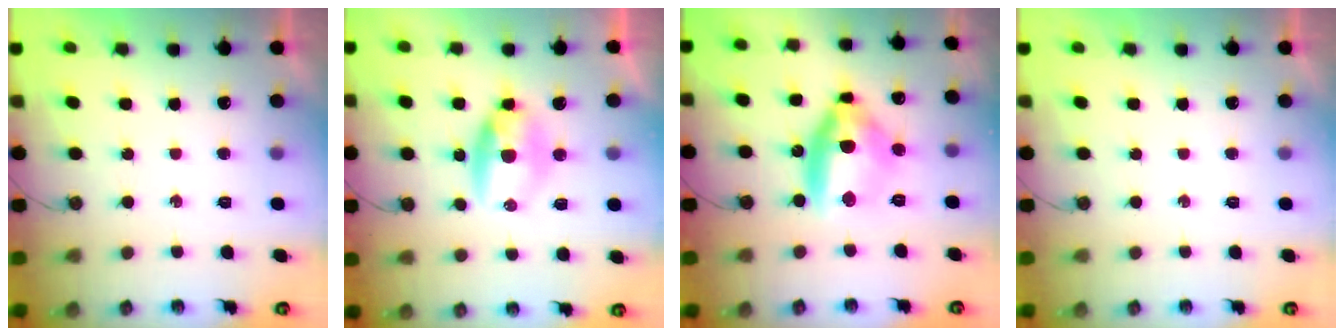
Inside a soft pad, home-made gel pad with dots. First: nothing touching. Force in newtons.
{"total": 7.9, "press": 7.7, "slide": 1.4}
{"total": 19.7, "press": 16.6, "slide": 10.6}
{"total": 0.0}